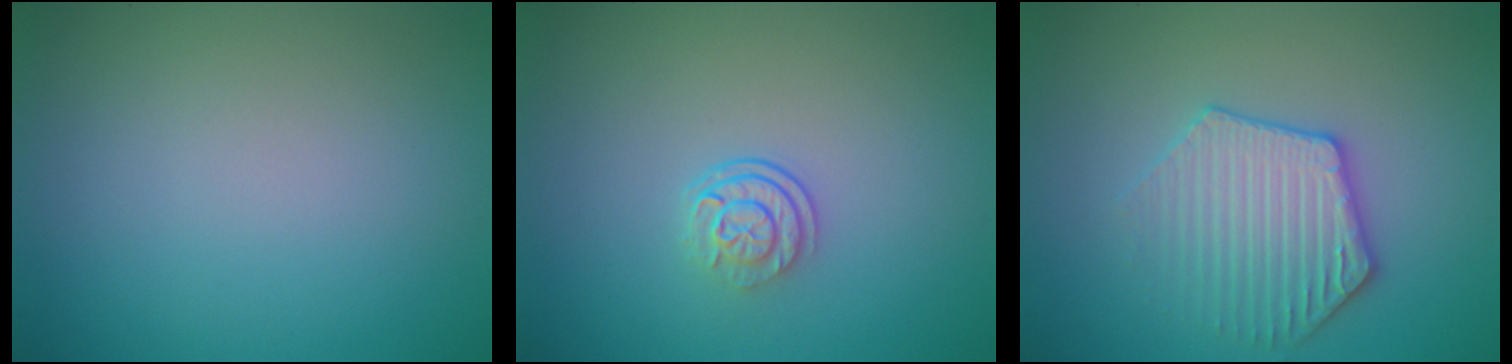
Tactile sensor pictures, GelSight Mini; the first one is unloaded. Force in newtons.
{"total": 2.6, "press": 1.8, "slide": 1.9}
{"total": 3.6, "press": 3.5, "slide": 0.6}